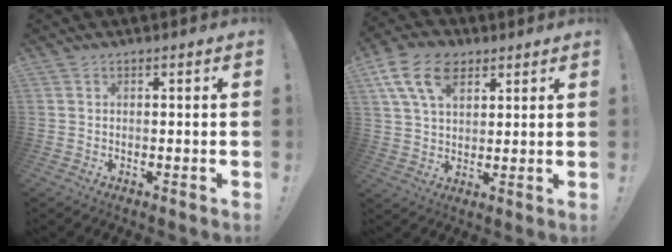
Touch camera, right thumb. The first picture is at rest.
{"total": 13.4, "force": [6.3, 8.6, 8.1], "torque": [-0.144, -0.015, 0.120]}